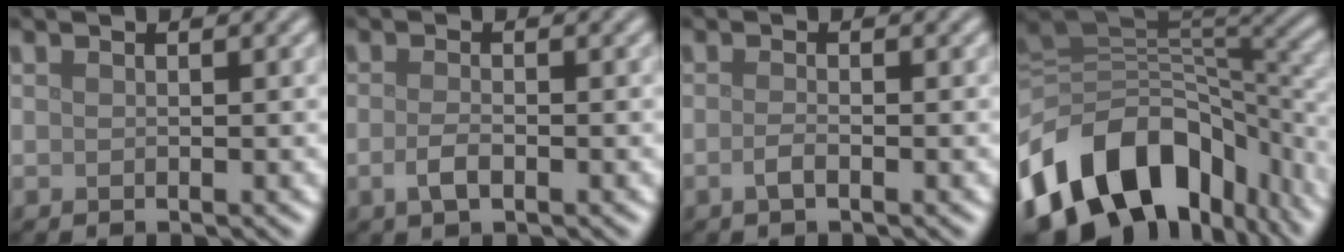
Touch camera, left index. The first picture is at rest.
{"total": 1.8, "force": [-0.7, 0.7, 1.5], "torque": [-0.033, -0.003, -0.016]}
{"total": 1.2, "force": [-0.5, 0.4, 1.0], "torque": [-0.020, 0.001, -0.013]}
{"total": 15.1, "force": [-6.8, 10.2, 8.7], "torque": [-0.169, -0.003, -0.102]}